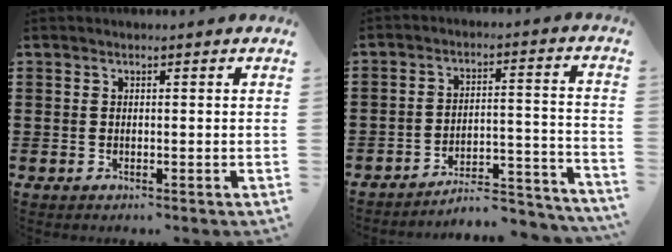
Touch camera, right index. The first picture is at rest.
{"total": 5.9, "force": [-5.6, 0.5, 1.7], "torque": [-0.027, 0.001, -0.112]}